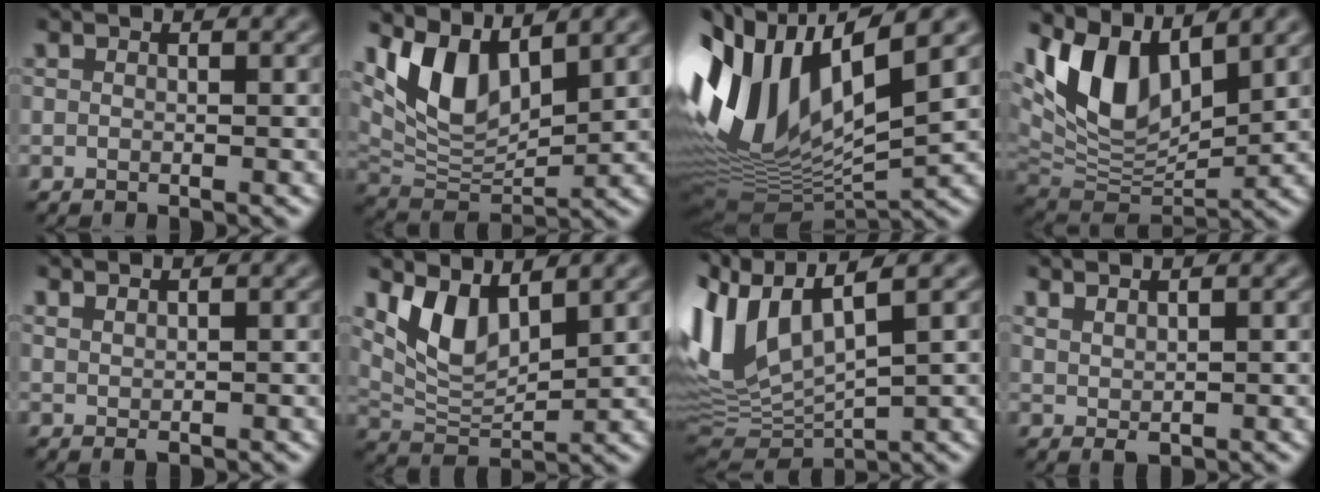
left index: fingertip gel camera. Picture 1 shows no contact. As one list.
[{"total": 6.7, "force": [3.3, 3.2, 4.8], "torque": [-0.098, -0.009, 0.069]}, {"total": 14.4, "force": [1.8, 6.5, 12.7], "torque": [-0.283, 0.001, 0.035]}, {"total": 9.4, "force": [4.4, 4.6, 6.8], "torque": [-0.147, 0.000, 0.087]}, {"total": 0.7, "force": [0.6, 0.0, 0.3], "torque": [-0.010, -0.002, 0.018]}, {"total": 4.9, "force": [2.5, 2.2, 3.6], "torque": [-0.076, -0.012, 0.055]}, {"total": 10.3, "force": [3.3, 4.7, 8.5], "torque": [-0.214, 0.008, 0.068]}, {"total": 1.1, "force": [1.0, 0.1, 0.5], "torque": [-0.010, -0.002, 0.029]}]